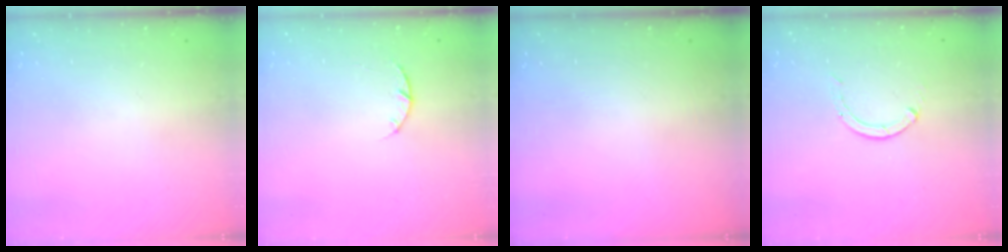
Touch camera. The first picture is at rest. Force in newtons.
{"total": 2.9, "press": 2.9, "slide": 0.5}
{"total": 0.0}
{"total": 0.0}